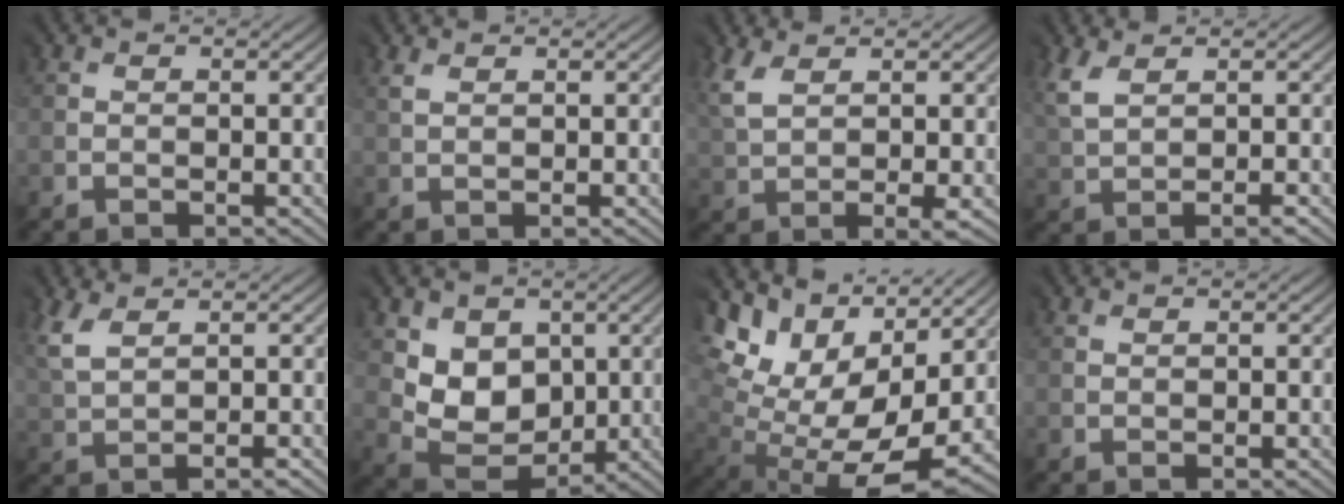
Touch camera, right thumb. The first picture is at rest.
{"total": 1.7, "force": [1.3, 0.2, 1.0], "torque": [-0.026, 0.003, 0.028]}
{"total": 5.1, "force": [2.3, 1.9, 4.2], "torque": [-0.109, -0.004, 0.052]}
{"total": 3.6, "force": [2.1, 1.1, 2.6], "torque": [-0.073, 0.005, 0.043]}
{"total": 4.1, "force": [2.4, 1.5, 2.9], "torque": [-0.086, 0.004, 0.051]}
{"total": 5.9, "force": [2.5, 4.8, 2.2], "torque": [-0.069, -0.015, 0.040]}
{"total": 12.4, "force": [4.5, 7.1, 9.0], "torque": [-0.173, 0.006, 0.104]}
{"total": 0.6, "force": [0.5, 0.2, 0.1], "torque": [-0.002, 0.001, 0.012]}